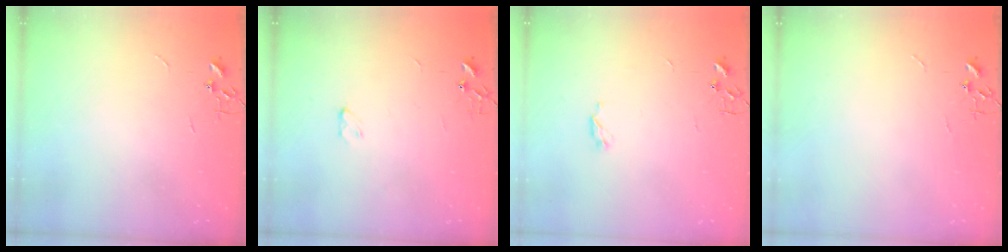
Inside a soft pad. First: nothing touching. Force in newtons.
{"total": 2.9, "press": 2.9, "slide": 0.4}
{"total": 3.3, "press": 3.2, "slide": 0.6}
{"total": 0.0}